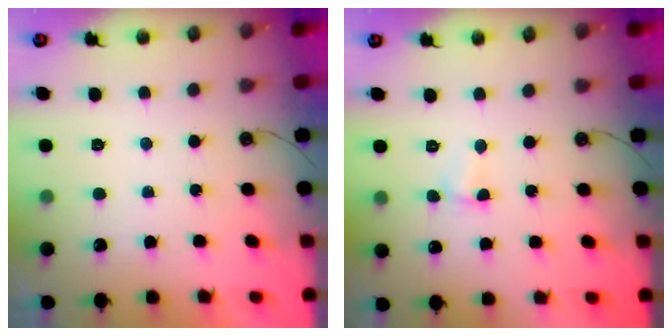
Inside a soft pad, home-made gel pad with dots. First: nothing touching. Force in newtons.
{"total": 1.7, "press": 1.6, "slide": 0.4}